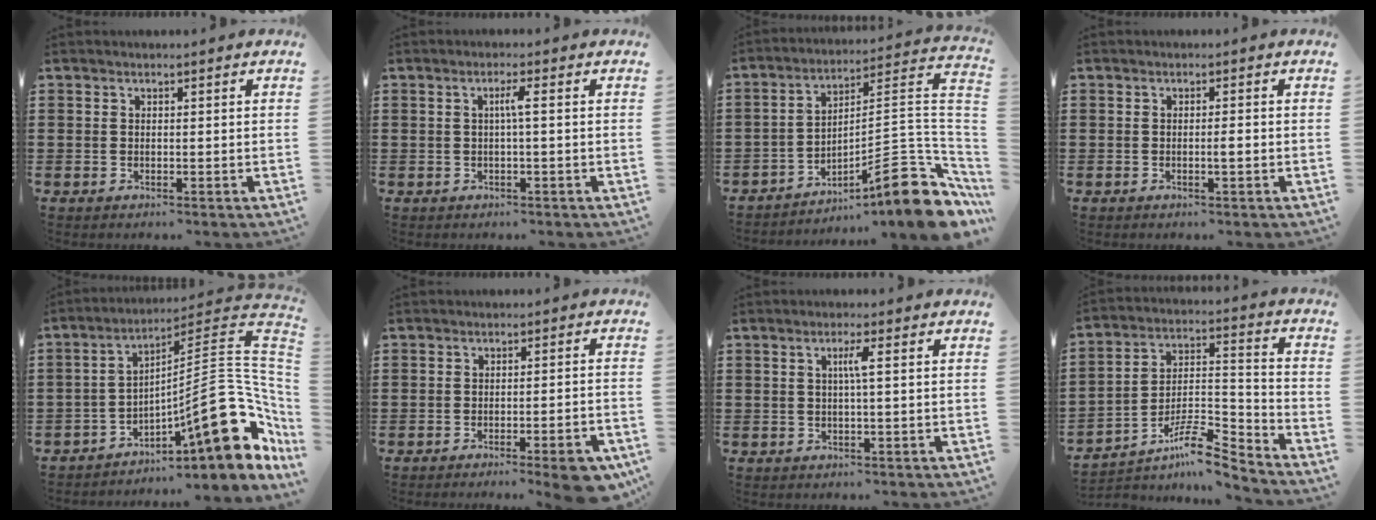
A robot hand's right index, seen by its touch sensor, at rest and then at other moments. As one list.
[{"total": 2.1, "force": [0.0, -0.2, 2.1], "torque": [-0.040, -0.002, -0.004]}, {"total": 11.7, "force": [-7.0, 2.1, 9.2], "torque": [-0.122, -0.008, -0.130]}, {"total": 1.7, "force": [-0.4, 0.1, 1.6], "torque": [-0.028, -0.001, -0.008]}, {"total": 18.3, "force": [-5.7, 5.9, 16.4], "torque": [-0.231, -0.004, -0.096]}, {"total": 4.4, "force": [-3.3, 0.0, 2.9], "torque": [-0.042, -0.008, -0.054]}, {"total": 2.3, "force": [0.3, -0.2, 2.3], "torque": [-0.045, -0.002, 0.001]}, {"total": 8.7, "force": [-6.6, 2.2, 5.2], "torque": [-0.086, 0.005, -0.126]}]